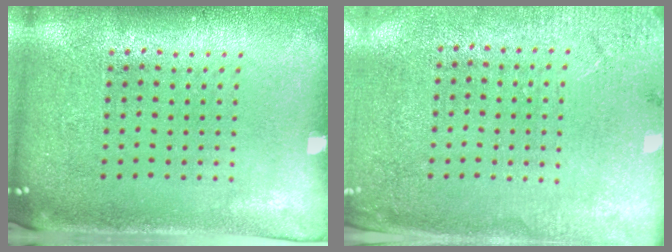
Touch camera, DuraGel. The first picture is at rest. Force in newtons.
{"total": 2.6, "press": 2.4, "slide": 0.9}